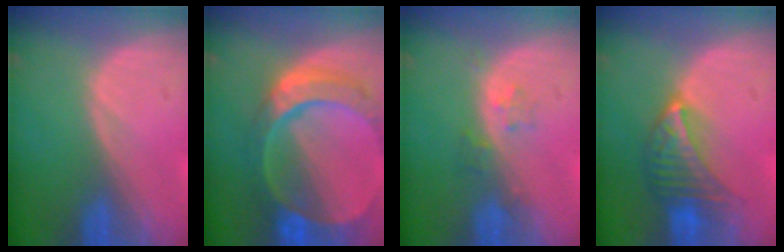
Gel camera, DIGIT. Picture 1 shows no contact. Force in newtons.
{"total": 10.9, "press": 9.2, "slide": 5.8}
{"total": 2.3, "press": 2.2, "slide": 0.3}
{"total": 7.1, "press": 6.5, "slide": 3.0}